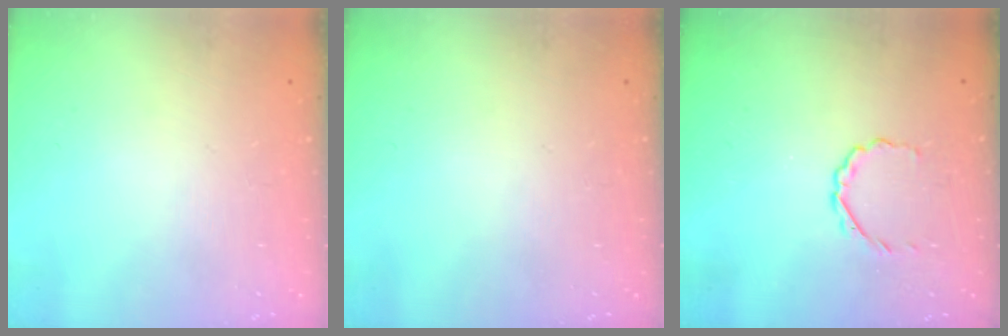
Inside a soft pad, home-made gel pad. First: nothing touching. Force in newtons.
{"total": 0.0}
{"total": 2.7, "press": 2.5, "slide": 0.9}